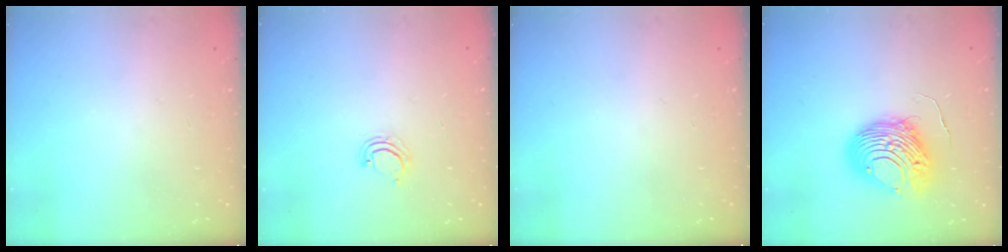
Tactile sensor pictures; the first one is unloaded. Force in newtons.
{"total": 2.2, "press": 2.2, "slide": 0.1}
{"total": 0.0}
{"total": 10.6, "press": 10.5, "slide": 1.4}